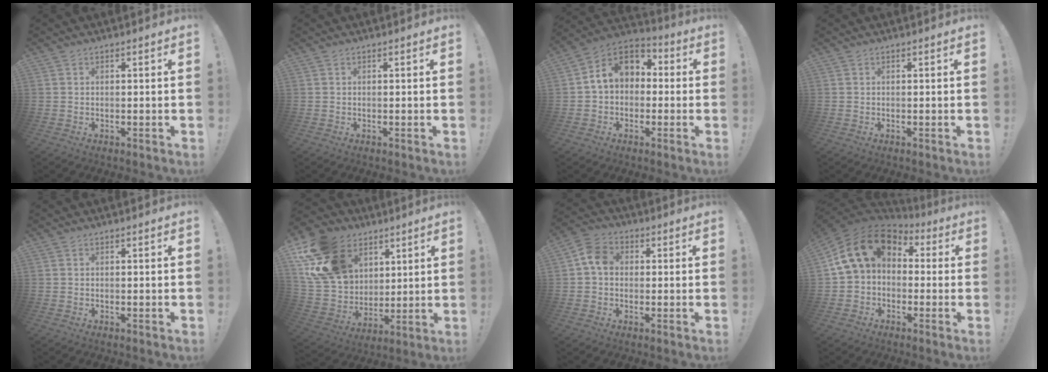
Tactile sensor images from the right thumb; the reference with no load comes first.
{"total": 0.0}
{"total": 10.1, "force": [1.7, 7.8, 6.2], "torque": [-0.096, 0.015, 0.038]}
{"total": 0.0}
{"total": 0.0}
{"total": 19.7, "force": [9.0, 15.0, 9.1], "torque": [-0.177, -0.038, 0.190]}
{"total": 7.0, "force": [0.6, 5.5, 4.3], "torque": [-0.072, 0.016, 0.013]}
{"total": 15.3, "force": [3.8, 10.8, 10.2], "torque": [-0.189, -0.005, 0.067]}